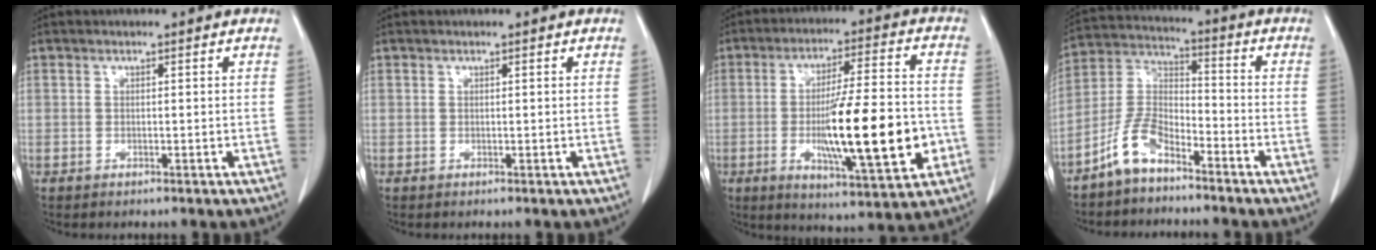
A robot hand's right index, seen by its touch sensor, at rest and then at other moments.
{"total": 0.0}
{"total": 17.5, "force": [-3.7, 2.5, 16.9], "torque": [-0.279, -0.009, -0.050]}
{"total": 8.0, "force": [-6.0, 3.1, 4.4], "torque": [-0.104, 0.013, -0.125]}